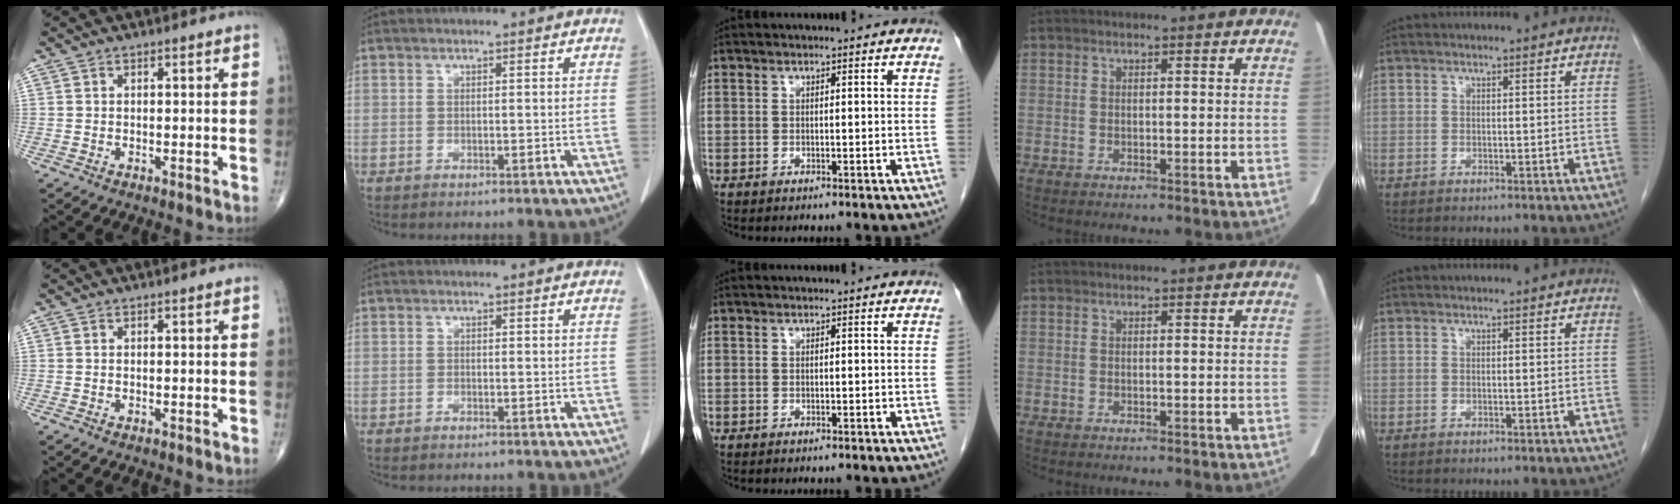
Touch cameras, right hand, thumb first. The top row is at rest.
{}